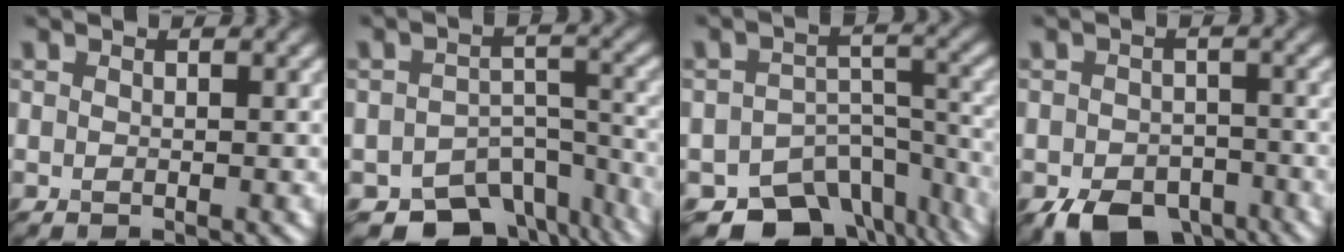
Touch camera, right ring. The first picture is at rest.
{"total": 8.8, "force": [-6.6, 4.9, 3.1], "torque": [-0.029, -0.008, -0.090]}
{"total": 11.0, "force": [-8.4, 6.3, 3.2], "torque": [-0.033, -0.010, -0.107]}
{"total": 6.4, "force": [-4.1, 3.8, 3.2], "torque": [-0.049, -0.011, -0.065]}